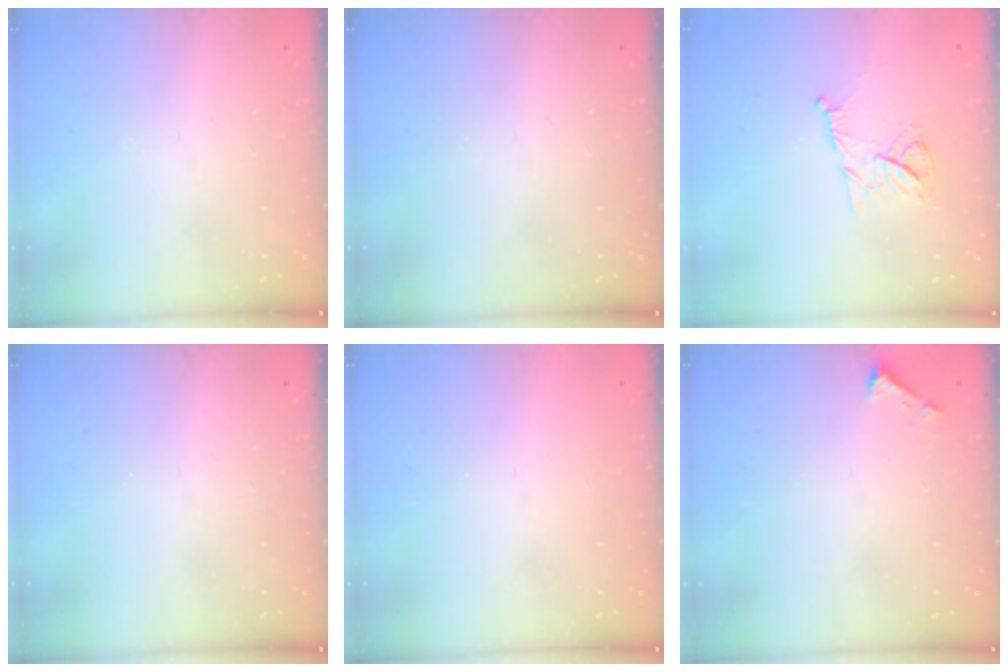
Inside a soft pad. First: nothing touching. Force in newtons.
{"total": 0.0}
{"total": 8.6, "press": 8.6, "slide": 0.7}
{"total": 0.0}
{"total": 1.5, "press": 1.5, "slide": 0.1}
{"total": 1.6, "press": 1.6, "slide": 0.1}